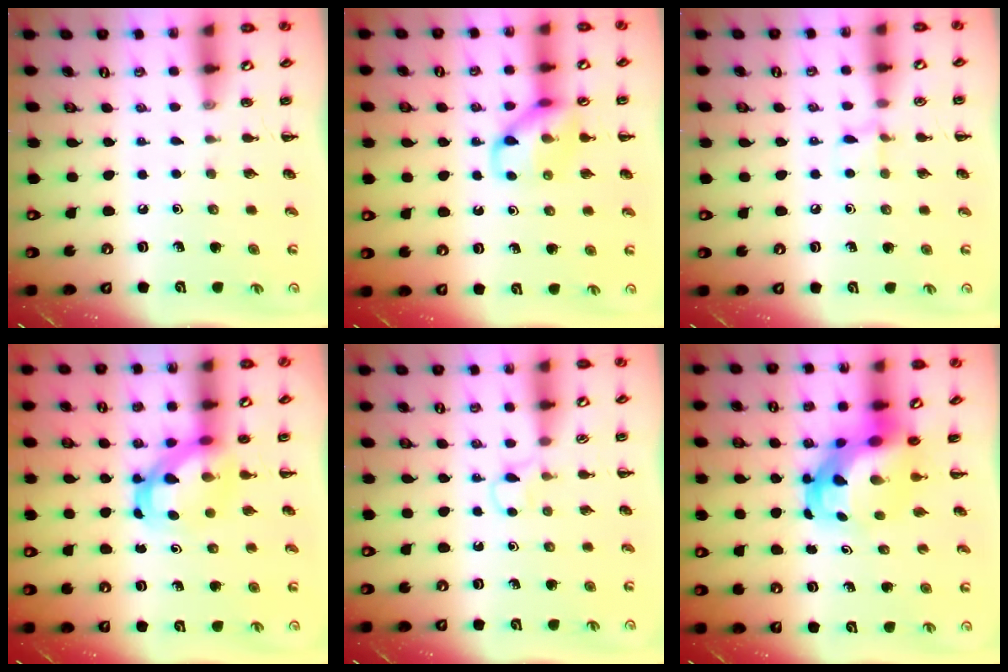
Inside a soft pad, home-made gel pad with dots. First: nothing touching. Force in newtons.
{"total": 10.5, "press": 10.5, "slide": 0.7}
{"total": 5.6, "press": 5.3, "slide": 1.8}
{"total": 5.2, "press": 5.0, "slide": 1.3}
{"total": 3.1, "press": 2.9, "slide": 1.2}
{"total": 6.4, "press": 6.1, "slide": 1.9}